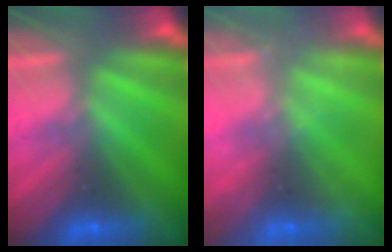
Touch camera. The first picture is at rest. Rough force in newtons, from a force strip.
{"total": 2.2}